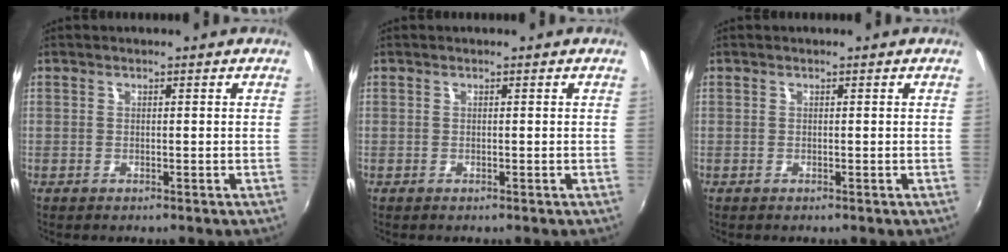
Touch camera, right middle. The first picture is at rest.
{"total": 0.0}
{"total": 0.0}